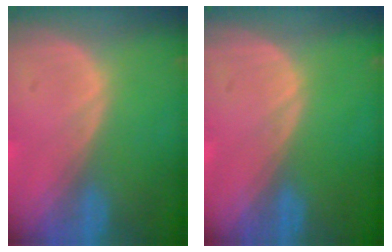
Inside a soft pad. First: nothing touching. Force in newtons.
{"total": 0.0}